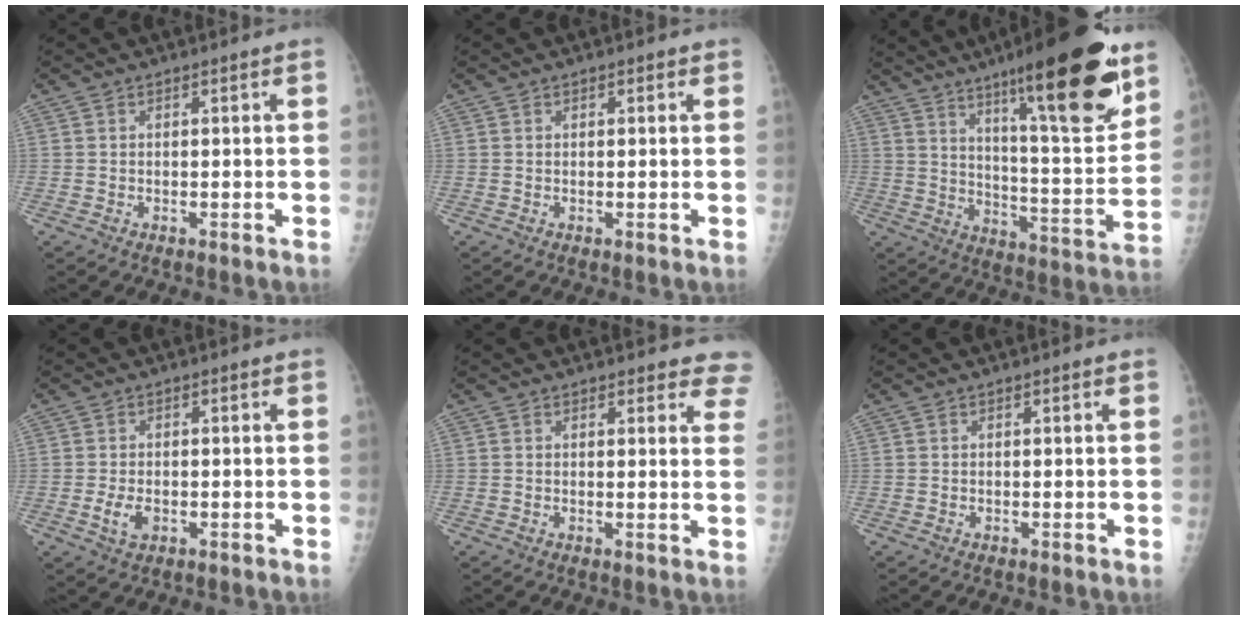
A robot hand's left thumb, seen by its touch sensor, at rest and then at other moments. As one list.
[{"total": 1.0, "force": [0.5, 0.6, 0.6], "torque": [-0.003, 0.000, 0.004]}, {"total": 24.3, "force": [14.7, 4.4, 18.8], "torque": [-0.256, -0.072, 0.229]}, {"total": 3.6, "force": [-1.0, 2.2, 2.6], "torque": [-0.048, -0.001, -0.015]}, {"total": 6.8, "force": [6.2, 2.4, 1.6], "torque": [0.031, -0.023, 0.044]}, {"total": 0.0}]